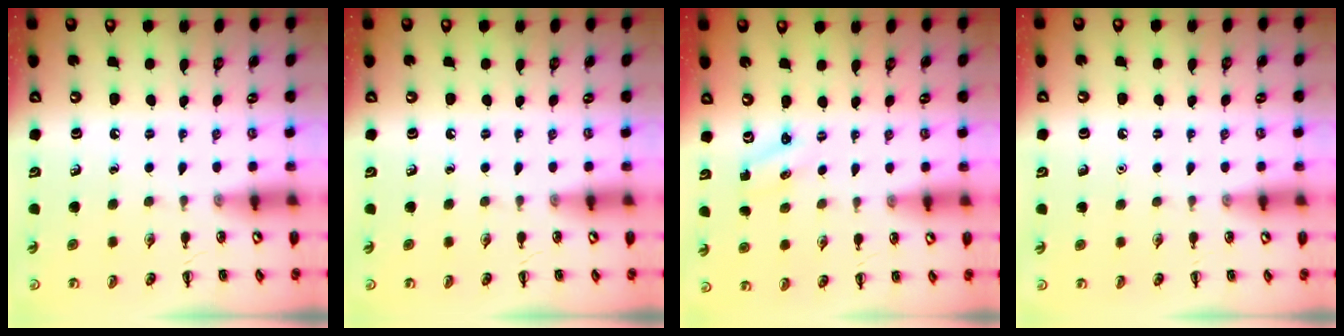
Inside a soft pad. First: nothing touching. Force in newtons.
{"total": 0.0}
{"total": 0.8, "press": 0.8, "slide": 0.3}
{"total": 1.6, "press": 1.6, "slide": 0.1}